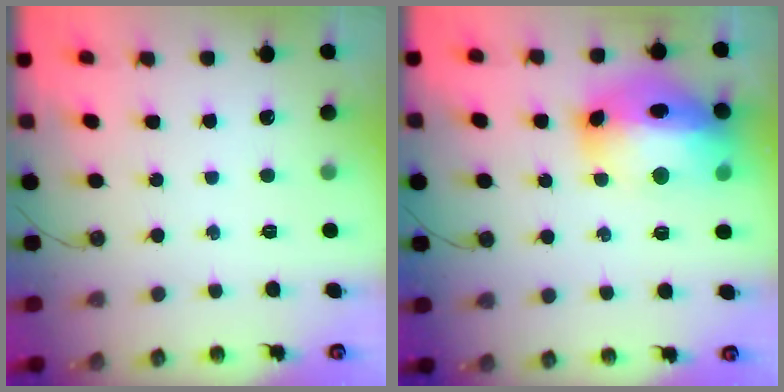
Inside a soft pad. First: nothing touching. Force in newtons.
{"total": 20.2, "press": 20.1, "slide": 2.0}